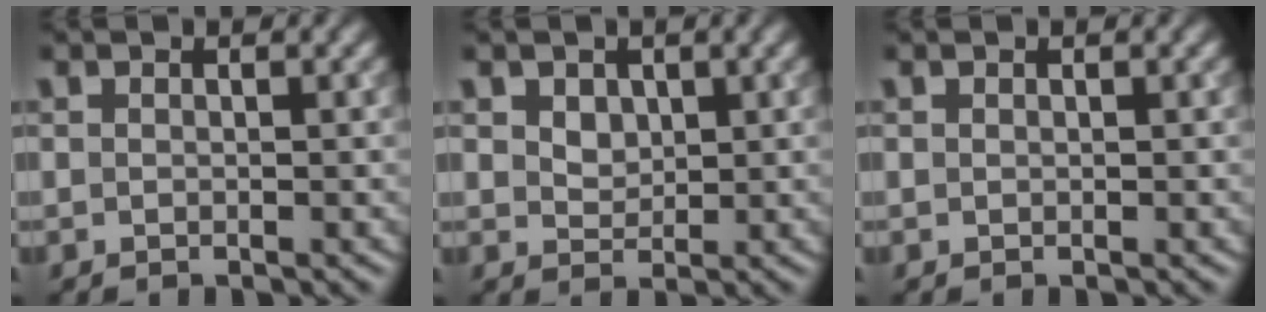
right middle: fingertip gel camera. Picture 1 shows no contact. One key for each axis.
{"total": 2.1, "fx": 1.1, "fy": 1.5, "fz": 1.0, "tx": -0.022, "ty": 0.003, "tz": 0.019}
{"total": 0.0}